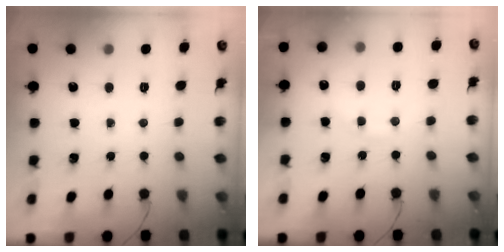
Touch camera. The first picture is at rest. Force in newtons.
{"total": 7.4, "press": 7.2, "slide": 1.6}